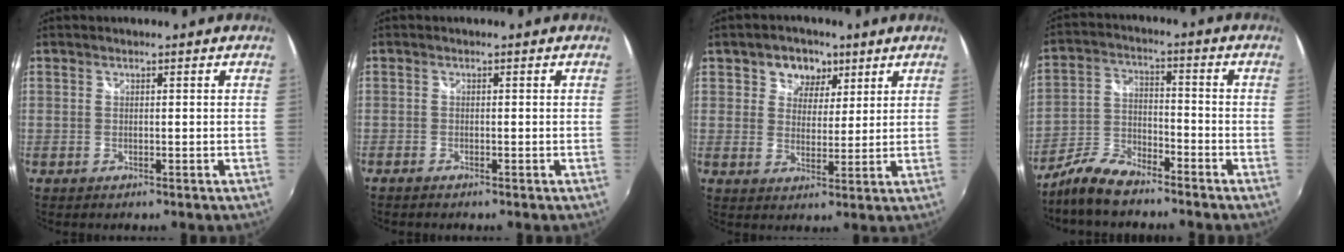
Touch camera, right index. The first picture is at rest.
{"total": 1.0, "force": [-0.9, 0.3, 0.3], "torque": [-0.009, -0.004, -0.020]}
{"total": 6.5, "force": [3.2, 5.2, 2.2], "torque": [-0.034, 0.010, 0.050]}
{"total": 9.5, "force": [-7.8, 3.1, 4.6], "torque": [-0.102, 0.005, -0.153]}